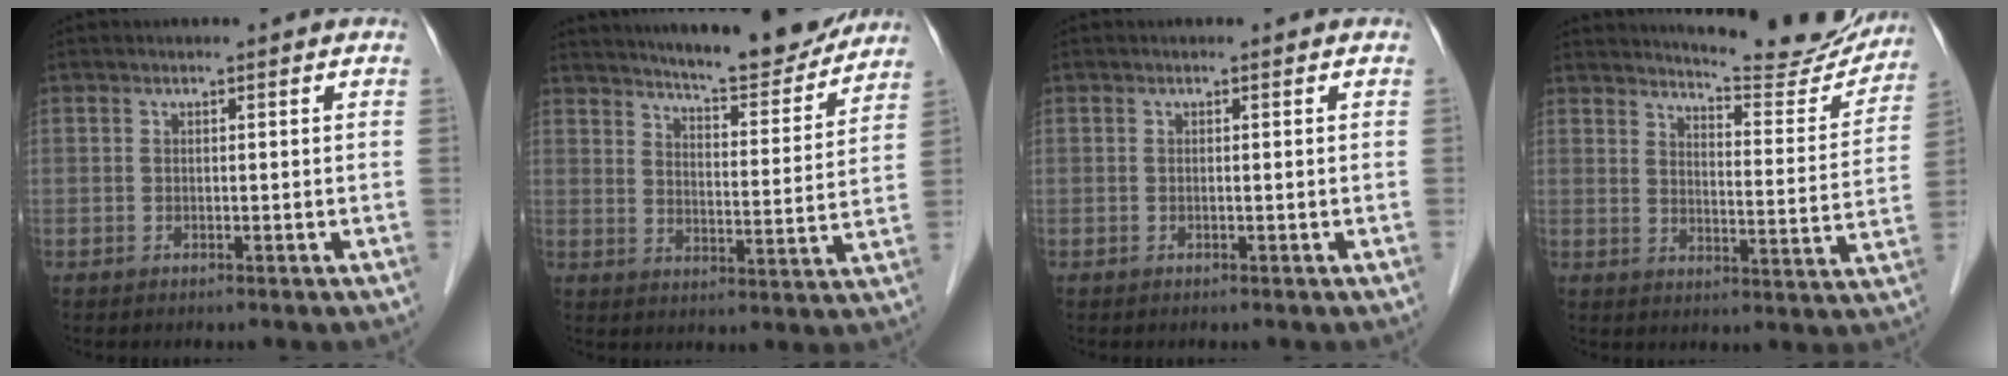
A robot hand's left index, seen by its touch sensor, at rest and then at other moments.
{"total": 15.5, "force": [14.2, 1.7, 5.9], "torque": [-0.087, -0.020, 0.193]}
{"total": 0.0}
{"total": 16.1, "force": [15.4, 1.7, 4.3], "torque": [-0.054, -0.058, 0.186]}